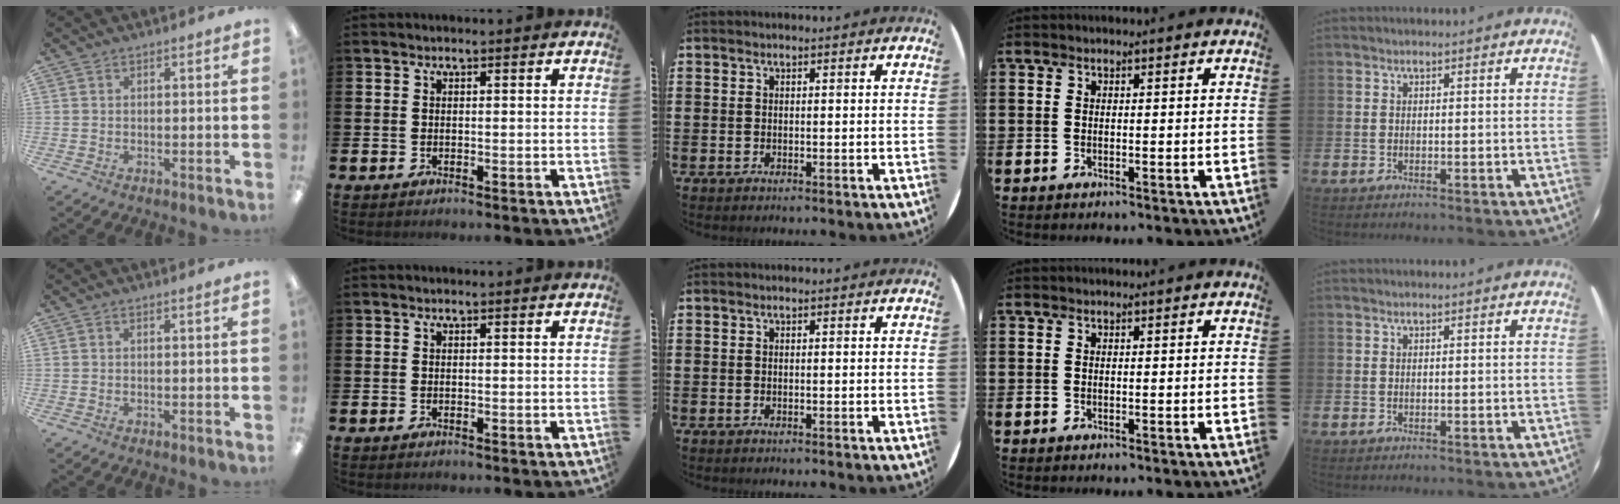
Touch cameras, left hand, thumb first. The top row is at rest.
{}